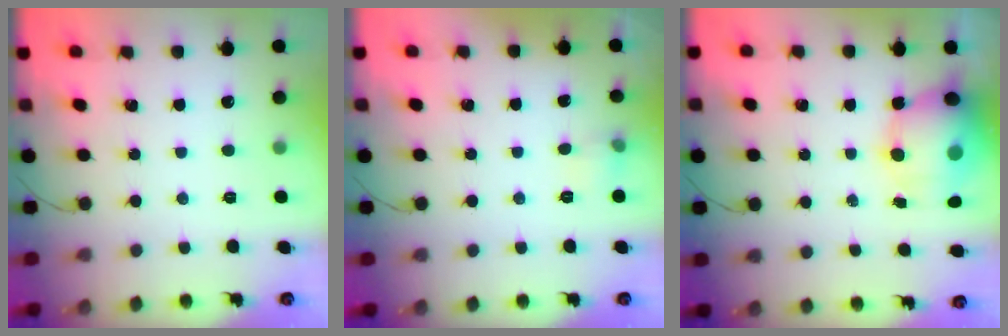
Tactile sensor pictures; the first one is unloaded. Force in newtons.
{"total": 5.5, "press": 5.3, "slide": 1.3}
{"total": 13.4, "press": 12.9, "slide": 3.5}